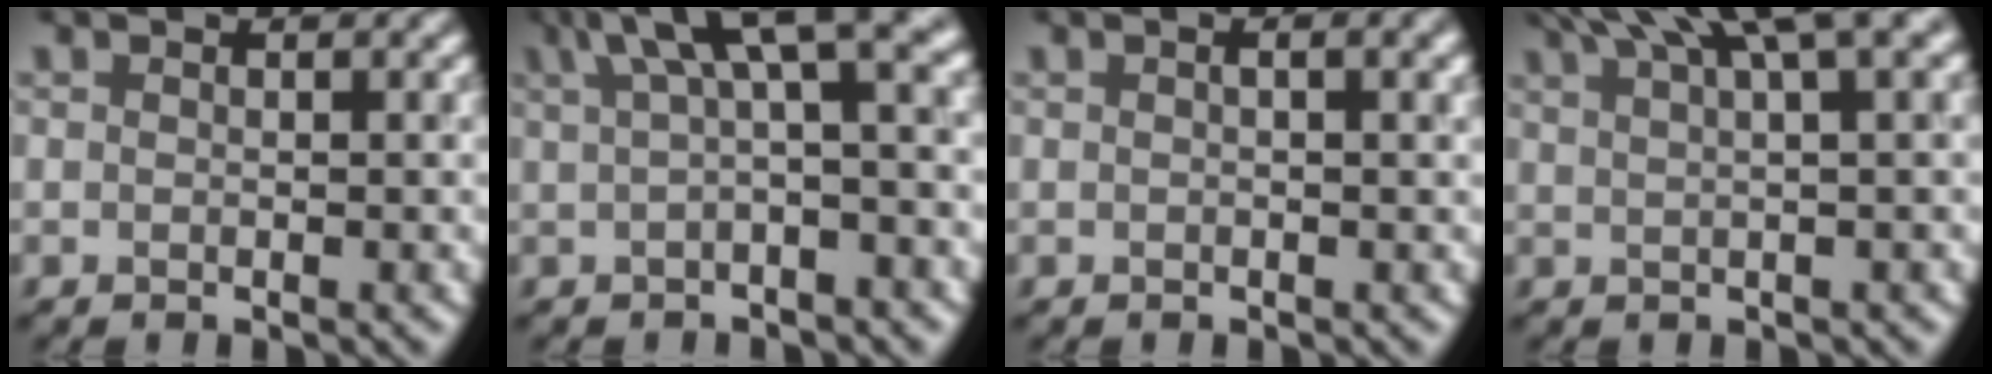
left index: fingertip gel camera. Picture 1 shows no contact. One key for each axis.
{"total": 6.3, "fx": 2.8, "fy": 1.4, "fz": 5.5, "tx": -0.065, "ty": 0.026, "tz": 0.041}
{"total": 3.6, "fx": 1.2, "fy": 1.5, "fz": 3.1, "tx": -0.025, "ty": 0.015, "tz": -0.008}
{"total": 7.9, "fx": 5.3, "fy": 1.4, "fz": 5.7, "tx": -0.060, "ty": 0.030, "tz": 0.069}